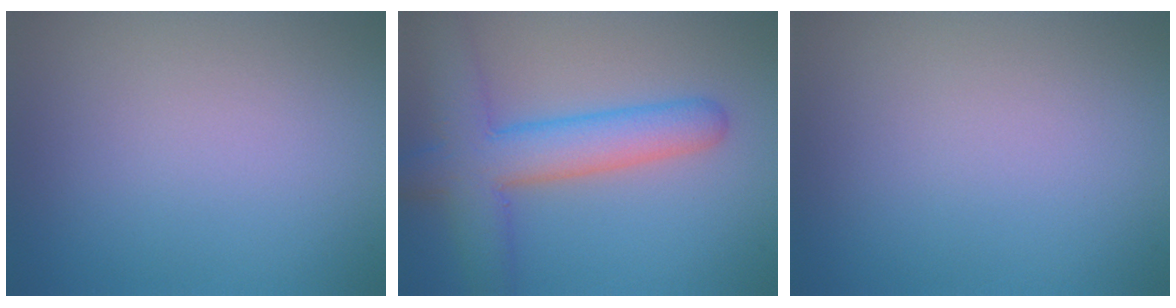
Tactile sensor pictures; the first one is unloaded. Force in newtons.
{"total": 7.1, "press": 7.1, "slide": 0.2}
{"total": 0.0}